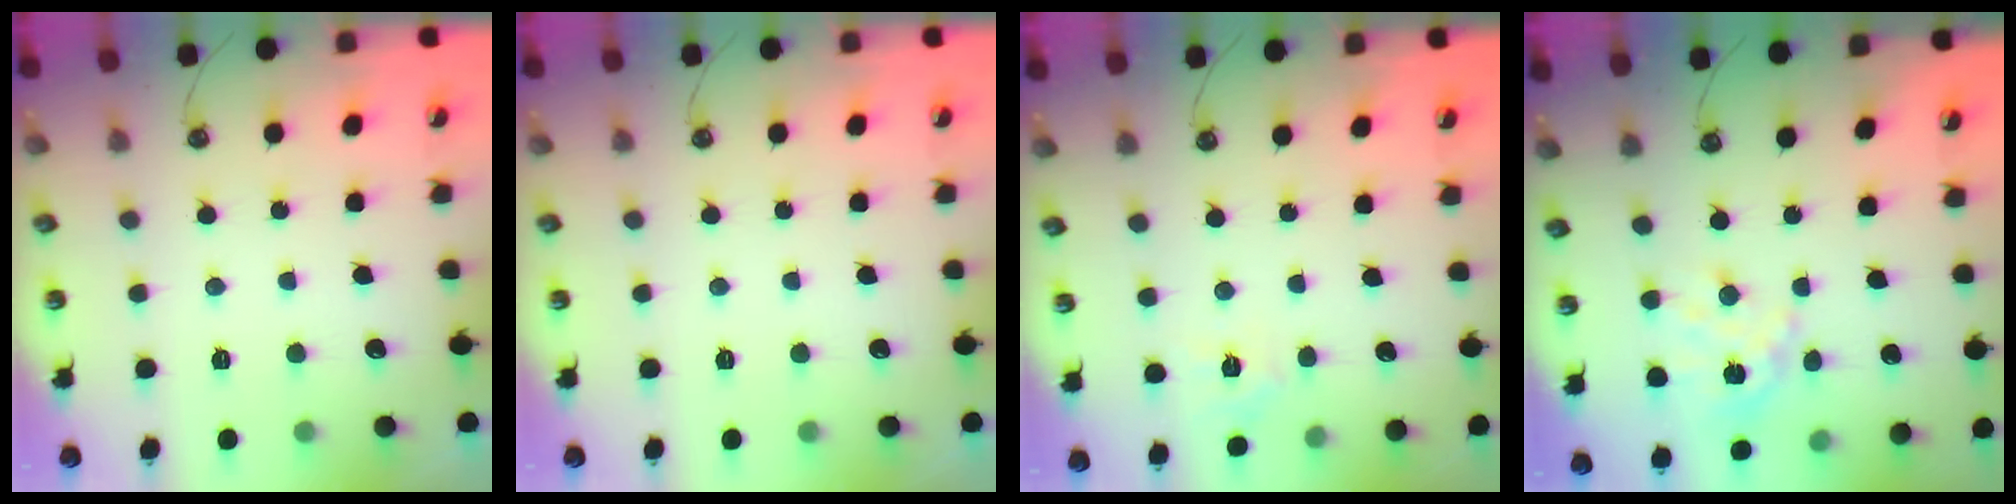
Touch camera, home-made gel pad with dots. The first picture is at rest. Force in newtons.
{"total": 0.0}
{"total": 3.9, "press": 3.9, "slide": 0.2}
{"total": 11.0, "press": 10.9, "slide": 1.0}